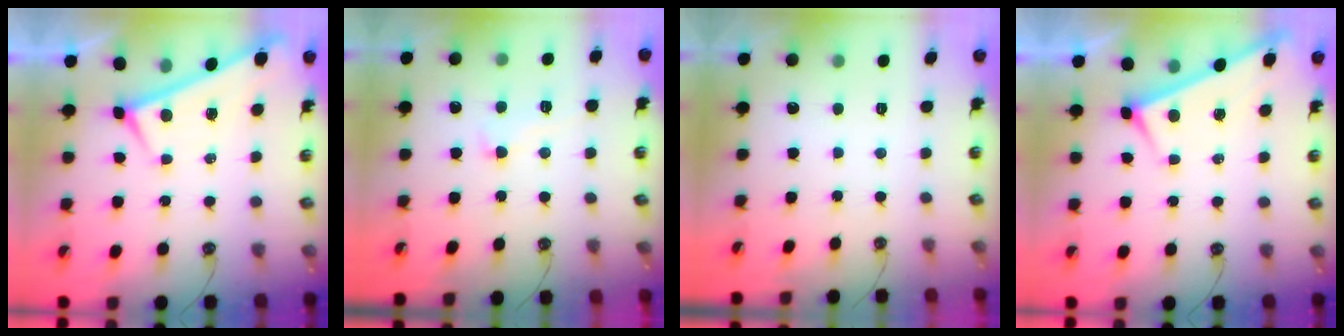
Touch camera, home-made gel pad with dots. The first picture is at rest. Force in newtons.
{"total": 1.1, "press": 0.4, "slide": 1.0}
{"total": 0.0}
{"total": 3.2, "press": 3.2, "slide": 0.3}